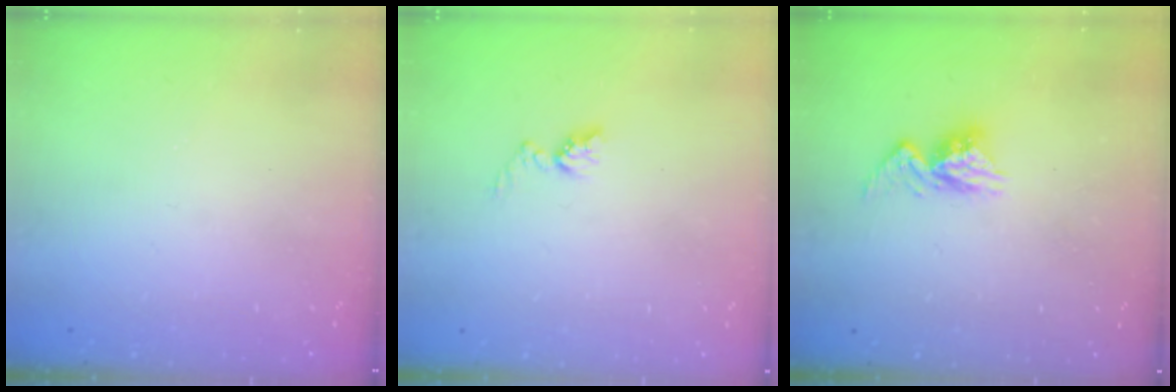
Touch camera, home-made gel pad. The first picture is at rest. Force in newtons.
{"total": 5.6, "press": 5.5, "slide": 0.5}
{"total": 8.9, "press": 8.9, "slide": 0.4}